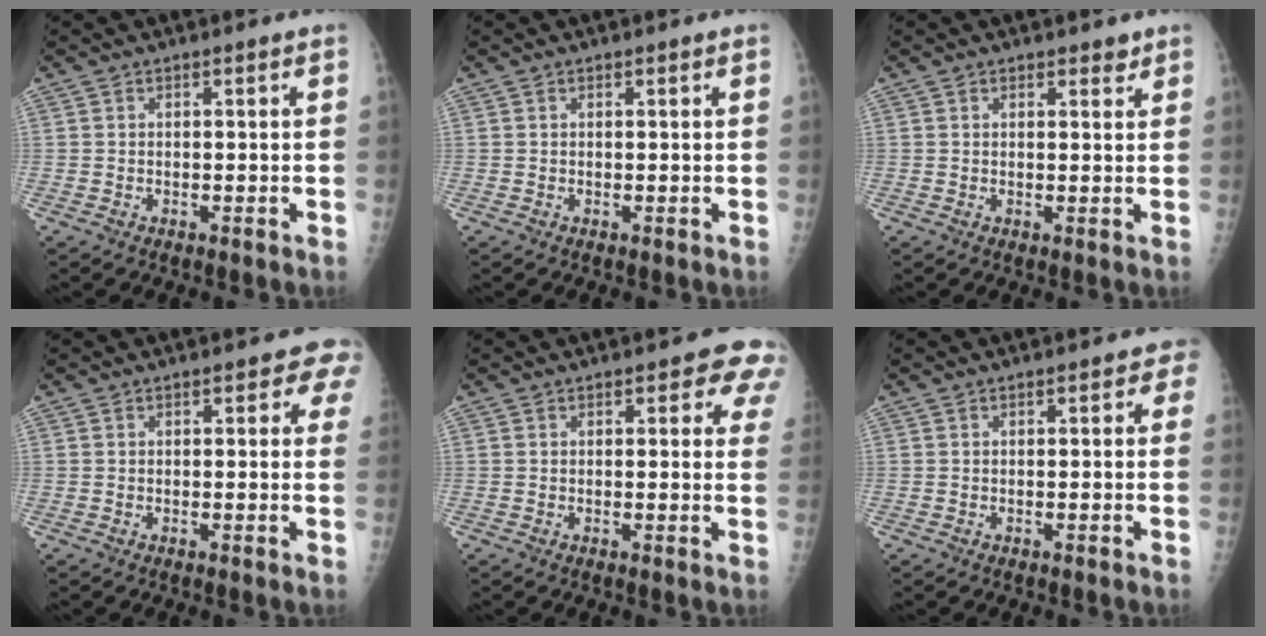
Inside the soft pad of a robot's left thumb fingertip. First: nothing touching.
{"total": 0.0}
{"total": 1.9, "force": [1.4, 1.0, 0.7], "torque": [0.007, -0.008, 0.016]}
{"total": 3.9, "force": [2.0, 2.0, 2.6], "torque": [0.004, -0.002, 0.012]}
{"total": 6.2, "force": [3.6, 2.9, 4.2], "torque": [-0.006, -0.010, 0.028]}
{"total": 2.0, "force": [0.7, 1.2, 1.4], "torque": [0.004, 0.004, 0.001]}